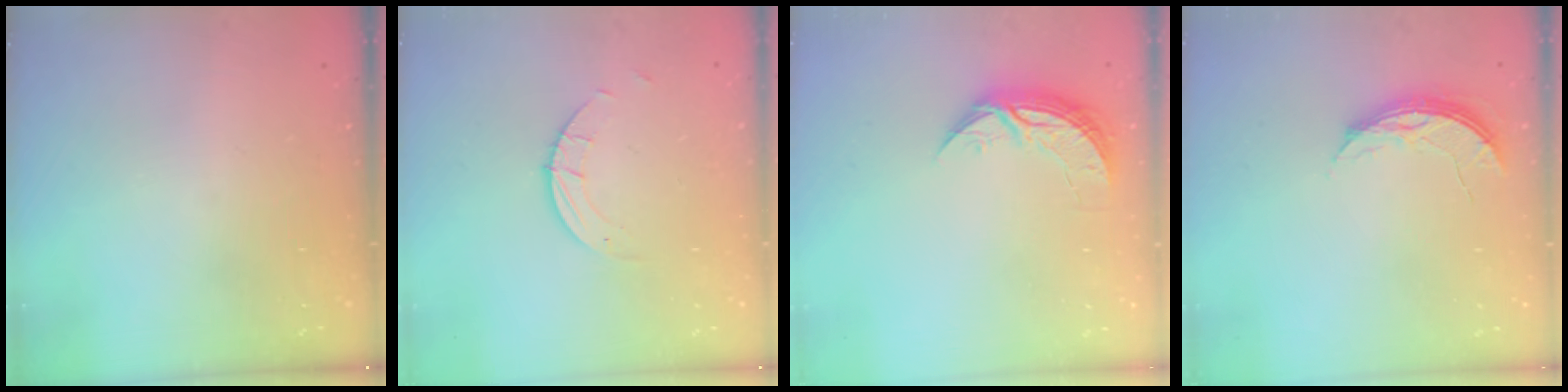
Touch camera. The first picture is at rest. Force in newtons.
{"total": 1.5, "press": 1.5, "slide": 0.1}
{"total": 8.4, "press": 8.4, "slide": 0.6}
{"total": 5.6, "press": 5.6, "slide": 0.5}